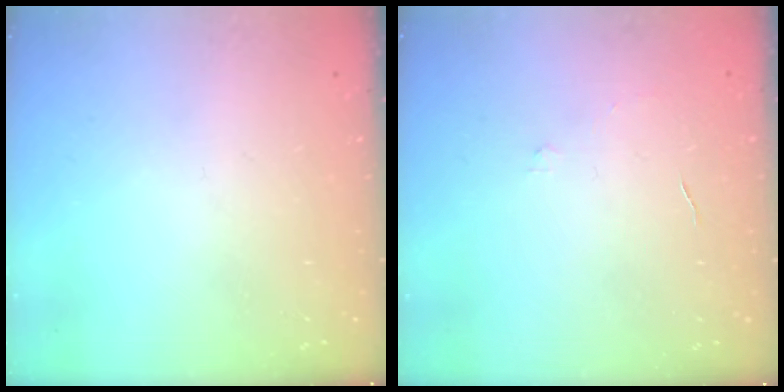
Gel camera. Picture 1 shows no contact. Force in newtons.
{"total": 2.9, "press": 2.9, "slide": 0.2}